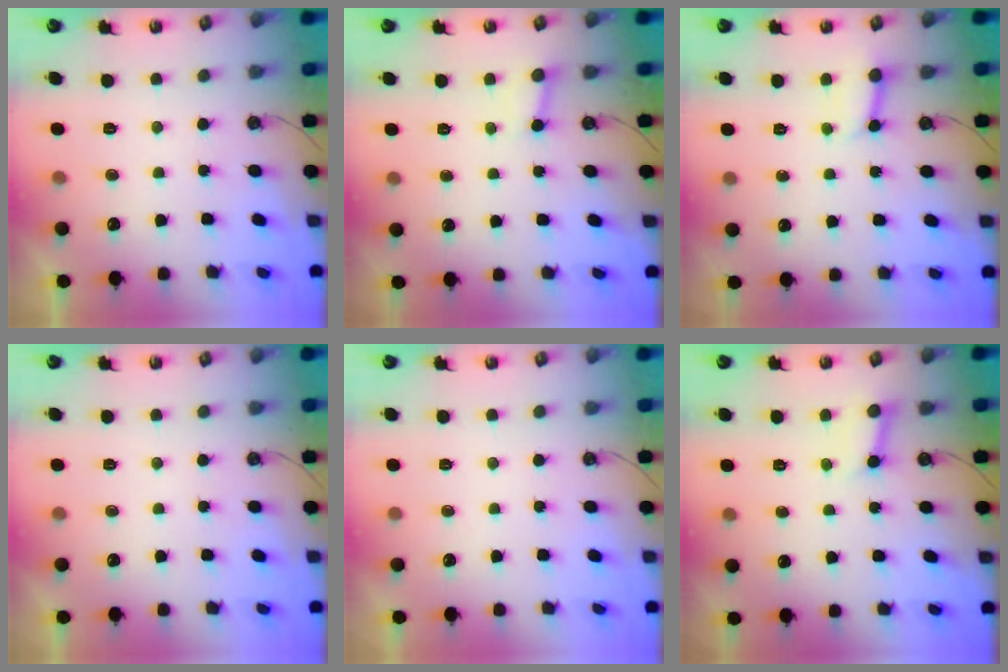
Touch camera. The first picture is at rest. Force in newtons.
{"total": 2.7, "press": 2.7, "slide": 0.3}
{"total": 3.6, "press": 3.6, "slide": 0.4}
{"total": 0.0}
{"total": 0.0}
{"total": 3.1, "press": 3.1, "slide": 0.1}